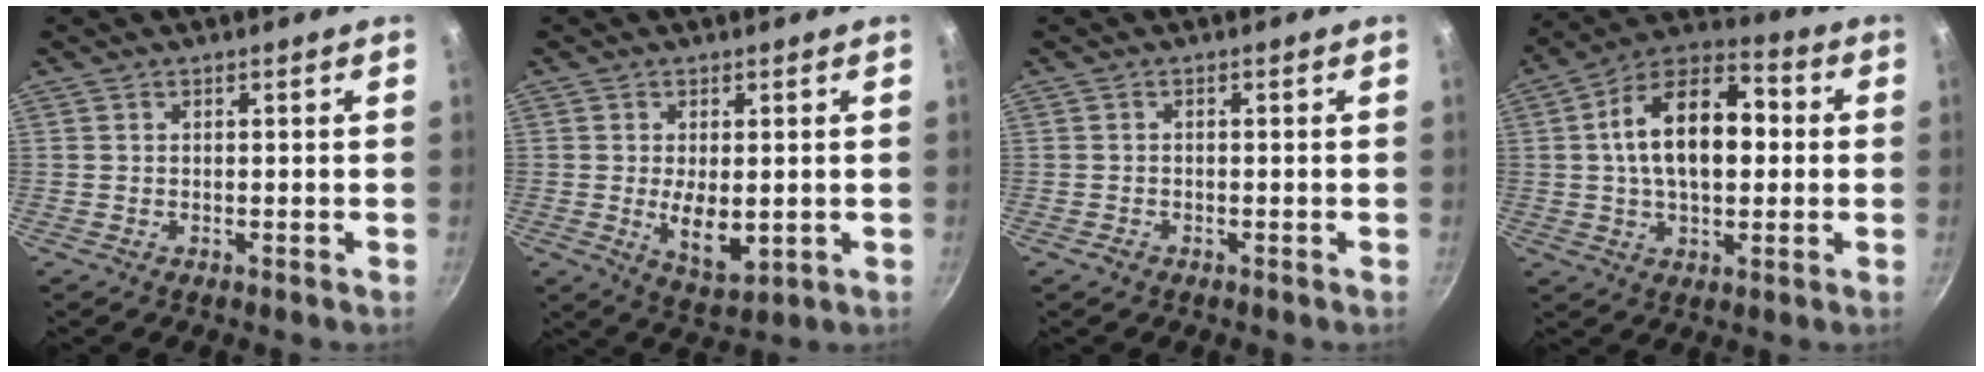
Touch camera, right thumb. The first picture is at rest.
{"total": 7.0, "force": [-0.6, 3.5, 6.0], "torque": [-0.091, -0.016, 0.001]}
{"total": 1.0, "force": [-0.7, 0.7, 0.4], "torque": [-0.006, 0.001, -0.014]}
{"total": 17.8, "force": [1.8, 10.2, 14.5], "torque": [-0.224, 0.027, 0.021]}